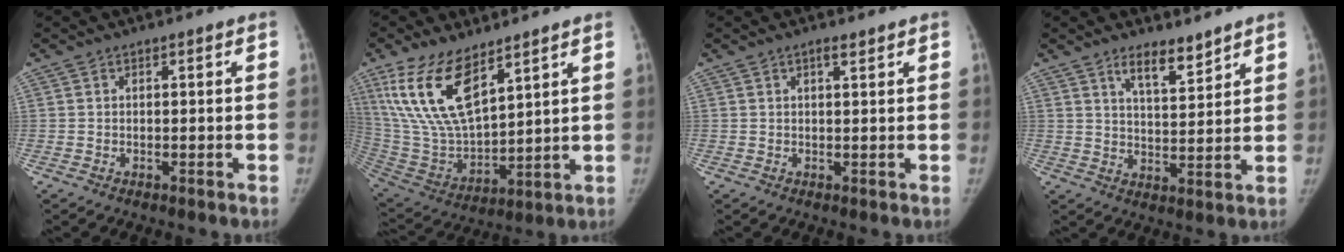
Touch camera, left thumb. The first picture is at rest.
{"total": 17.7, "force": [10.3, 7.5, 12.2], "torque": [-0.227, -0.047, 0.217]}
{"total": 1.7, "force": [1.2, 0.5, 1.2], "torque": [-0.017, -0.006, 0.019]}
{"total": 6.7, "force": [5.1, 2.1, 3.8], "torque": [-0.045, -0.042, 0.086]}